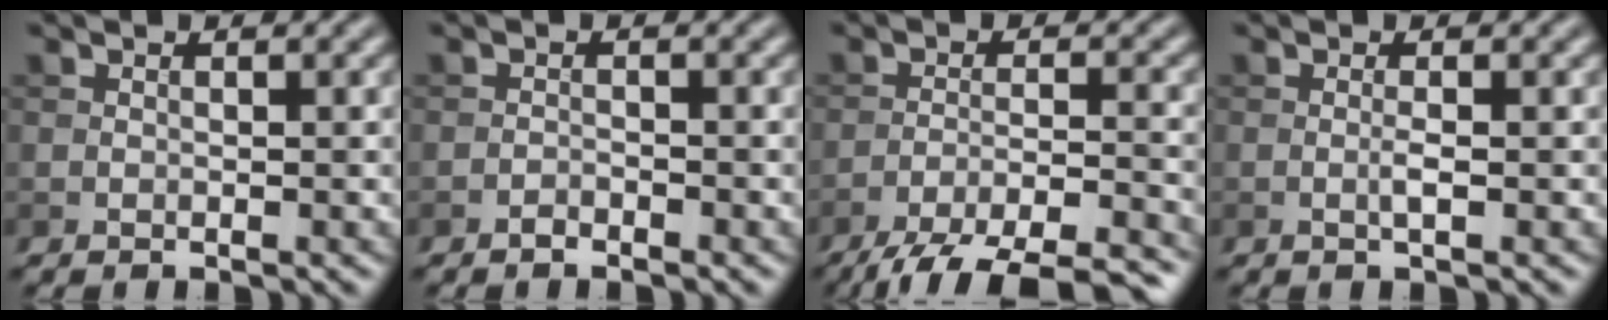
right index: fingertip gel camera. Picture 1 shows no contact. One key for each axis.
{"total": 0.8, "fx": -0.7, "fy": 0.2, "fz": 0.3, "tx": -0.003, "ty": 0.002, "tz": -0.015}
{"total": 9.9, "fx": -8.3, "fy": 2.0, "fz": 4.9, "tx": -0.073, "ty": -0.016, "tz": -0.124}
{"total": 1.0, "fx": -0.2, "fy": 0.1, "fz": 1.0, "tx": -0.019, "ty": 0.000, "tz": -0.006}